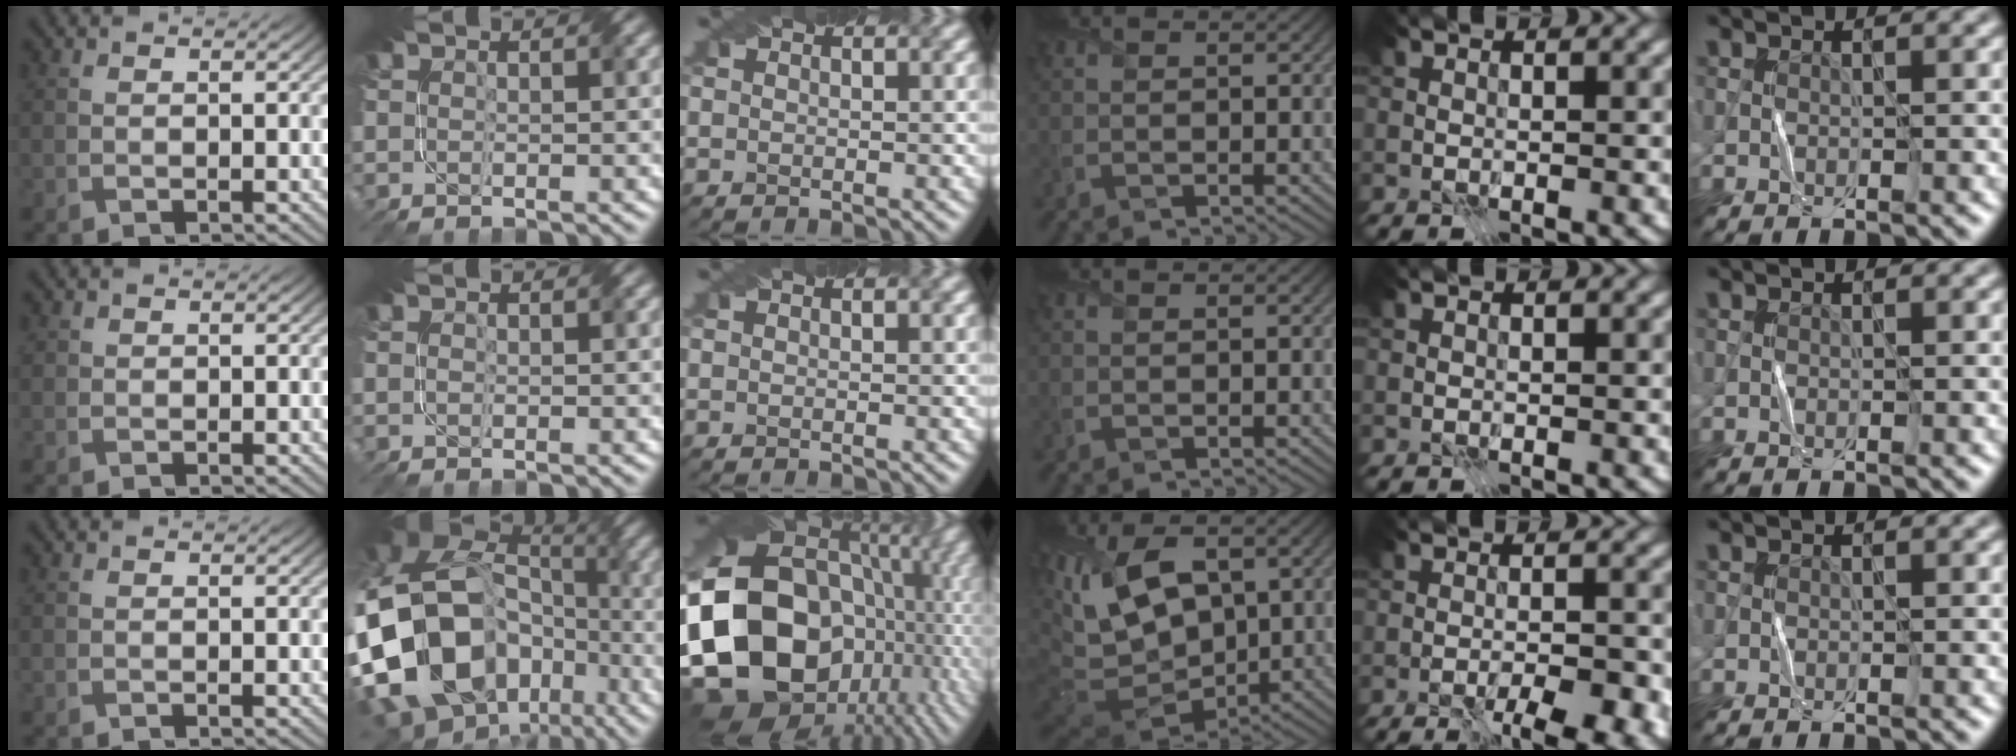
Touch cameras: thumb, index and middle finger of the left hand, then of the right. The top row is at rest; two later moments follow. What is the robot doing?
{"motion": "fold", "object": "paper"}